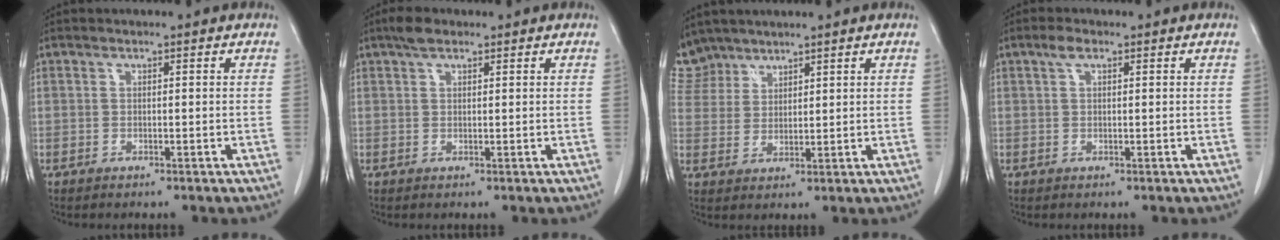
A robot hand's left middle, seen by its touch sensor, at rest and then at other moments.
{"total": 2.7, "force": [1.9, 1.1, 1.6], "torque": [-0.031, 0.013, 0.031]}
{"total": 6.5, "force": [5.8, 2.9, -0.3], "torque": [0.006, 0.007, 0.124]}
{"total": 1.8, "force": [0.9, 0.8, 1.3], "torque": [-0.027, 0.011, 0.018]}